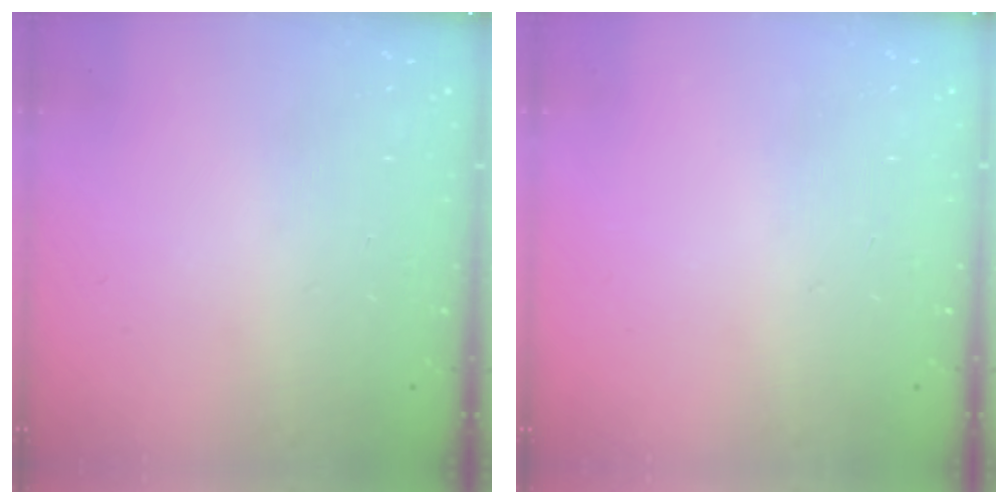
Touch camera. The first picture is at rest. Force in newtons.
{"total": 0.0}